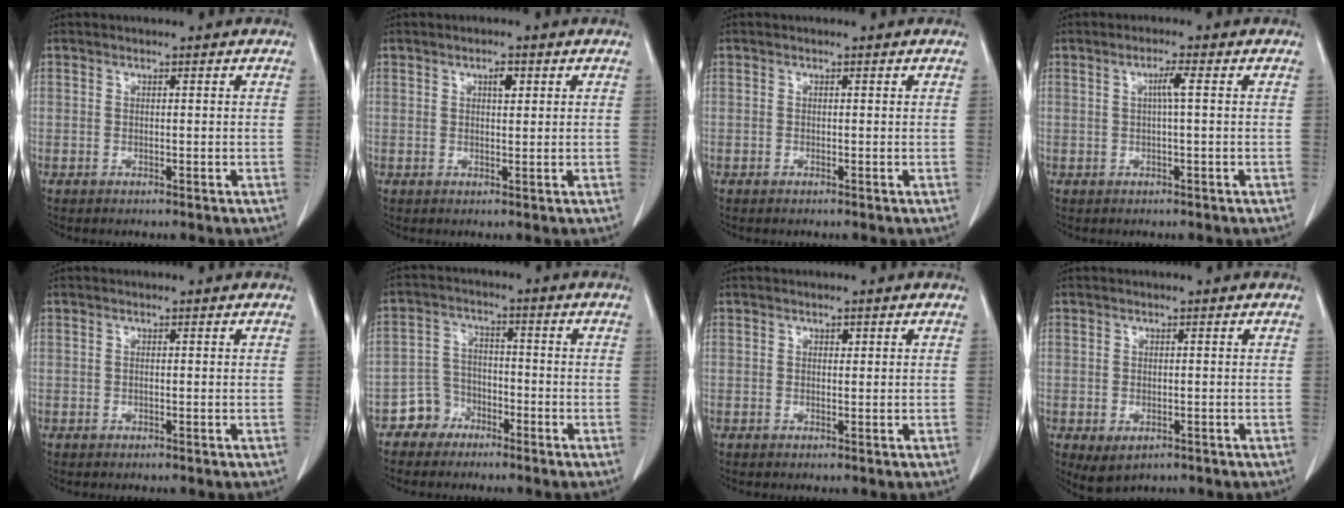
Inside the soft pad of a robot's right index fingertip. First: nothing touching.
{"total": 1.8, "force": [0.8, 0.7, 1.5], "torque": [-0.024, -0.001, 0.012]}
{"total": 0.0}
{"total": 2.2, "force": [0.3, -0.2, 2.2], "torque": [-0.040, 0.003, 0.005]}
{"total": 0.0}
{"total": 5.1, "force": [-3.4, 3.8, 0.2], "torque": [0.003, 0.016, -0.062]}
{"total": 0.6, "force": [0.3, 0.4, 0.3], "torque": [-0.004, 0.000, 0.004]}
{"total": 3.0, "force": [-1.3, 2.0, 1.9], "torque": [-0.035, -0.007, -0.005]}